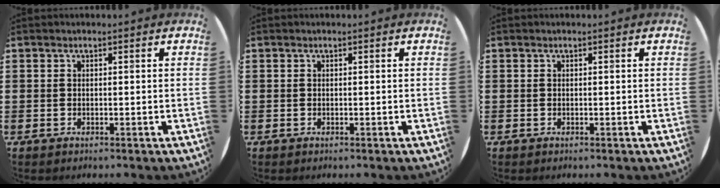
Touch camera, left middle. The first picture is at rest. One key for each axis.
{"total": 0.0}
{"total": 0.0}